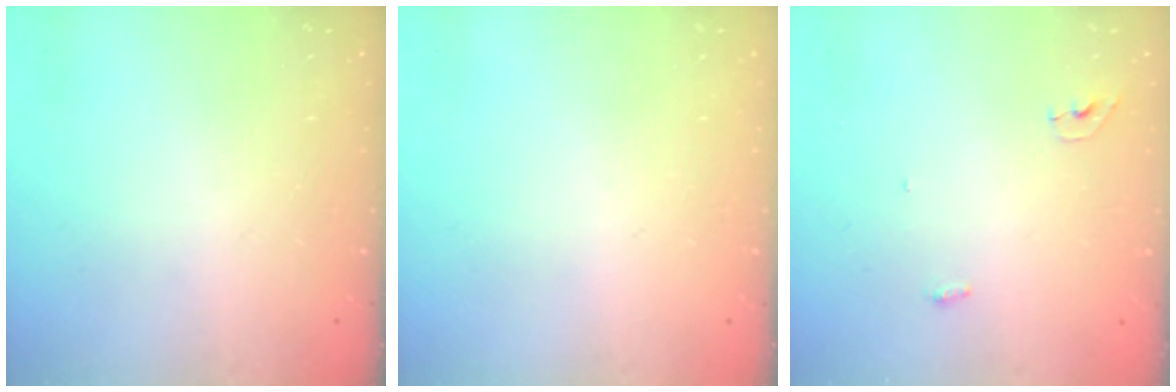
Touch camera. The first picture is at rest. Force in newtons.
{"total": 0.0}
{"total": 5.6, "press": 3.9, "slide": 4.1}